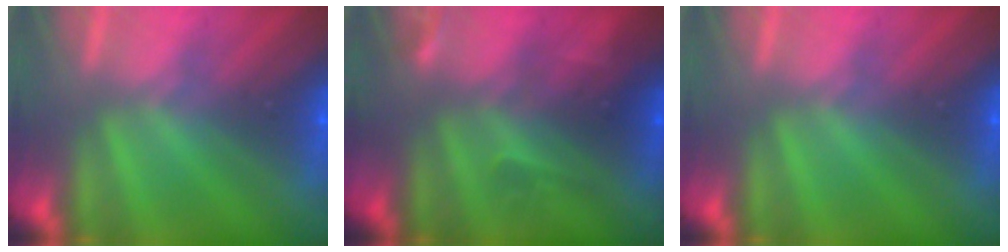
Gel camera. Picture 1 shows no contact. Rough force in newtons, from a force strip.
{"total": 2.4}
{"total": 0.0}